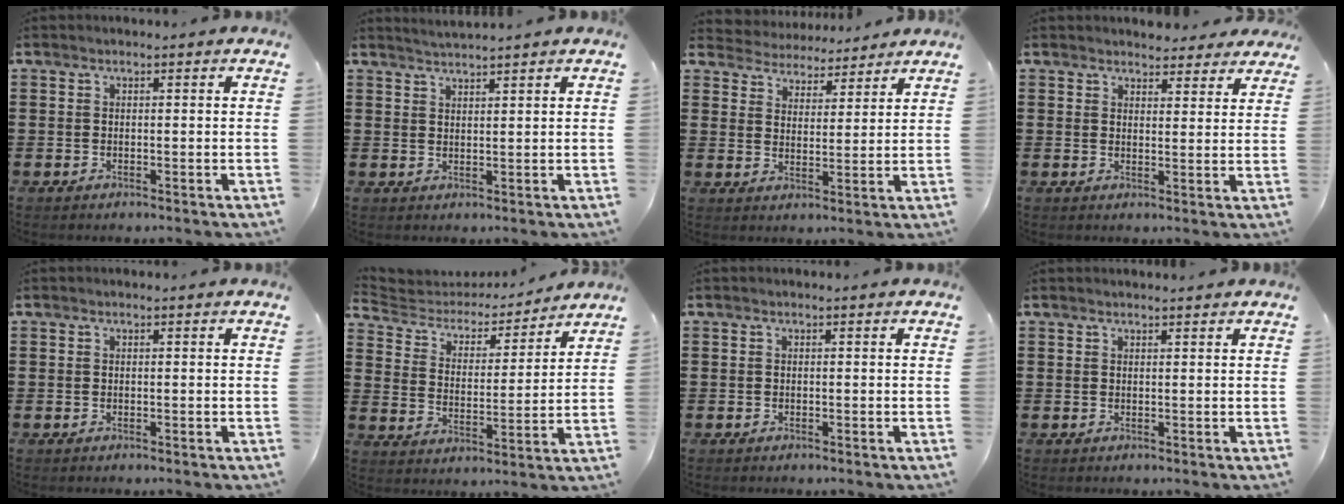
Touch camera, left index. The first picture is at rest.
{"total": 1.9, "force": [1.9, -0.4, 0.1], "torque": [-0.005, -0.002, 0.036]}
{"total": 3.9, "force": [3.8, 0.7, -0.6], "torque": [-0.010, -0.022, 0.065]}
{"total": 3.6, "force": [3.4, 1.1, 0.1], "torque": [-0.005, -0.011, 0.064]}
{"total": 0.0}
{"total": 3.9, "force": [3.6, 1.3, 0.7], "torque": [-0.040, -0.027, 0.053]}
{"total": 0.0}
{"total": 0.8, "force": [0.8, 0.0, 0.1], "torque": [-0.004, -0.001, 0.016]}